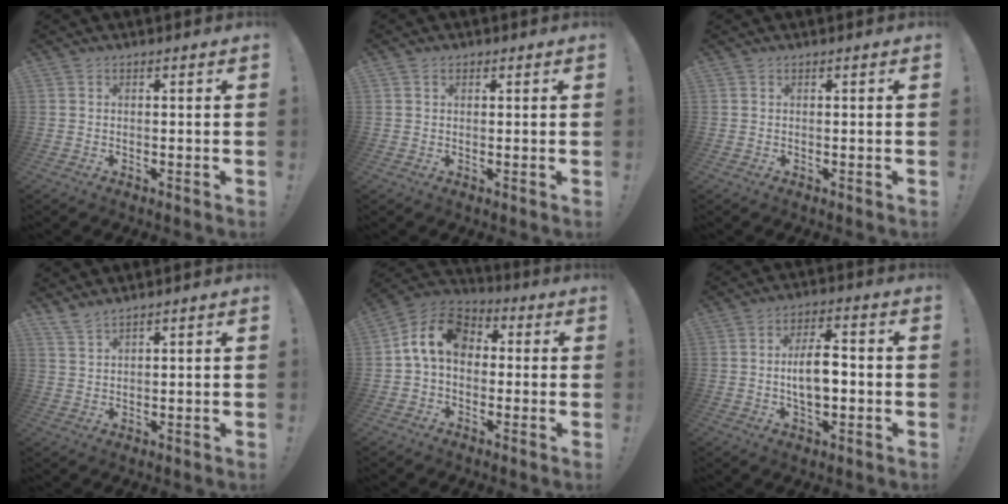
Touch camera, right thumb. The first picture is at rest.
{"total": 1.2, "force": [0.5, 1.0, 0.3], "torque": [-0.003, 0.000, 0.009]}
{"total": 0.0}
{"total": 3.6, "force": [3.1, 0.5, 1.7], "torque": [-0.046, -0.012, 0.060]}
{"total": 12.6, "force": [2.2, 8.9, 8.6], "torque": [-0.153, 0.021, 0.049]}
{"total": 8.9, "force": [-1.1, 4.1, 7.8], "torque": [-0.138, 0.002, -0.026]}